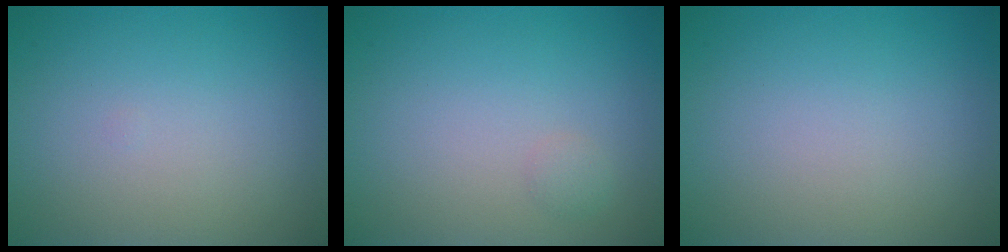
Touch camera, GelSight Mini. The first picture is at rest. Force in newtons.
{"total": 0.7, "press": 0.7, "slide": 0.0}
{"total": 0.0}